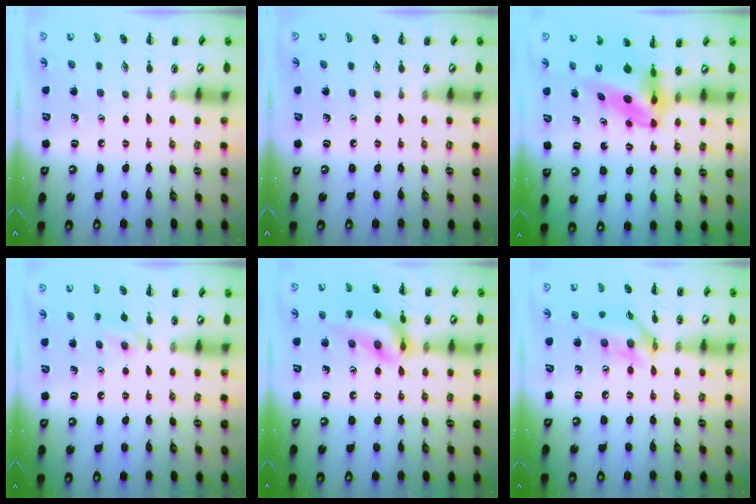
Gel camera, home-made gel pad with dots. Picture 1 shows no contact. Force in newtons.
{"total": 0.0}
{"total": 6.0, "press": 5.7, "slide": 1.8}
{"total": 5.6, "press": 5.3, "slide": 1.7}
{"total": 14.8, "press": 14.7, "slide": 1.9}
{"total": 13.7, "press": 13.5, "slide": 2.5}